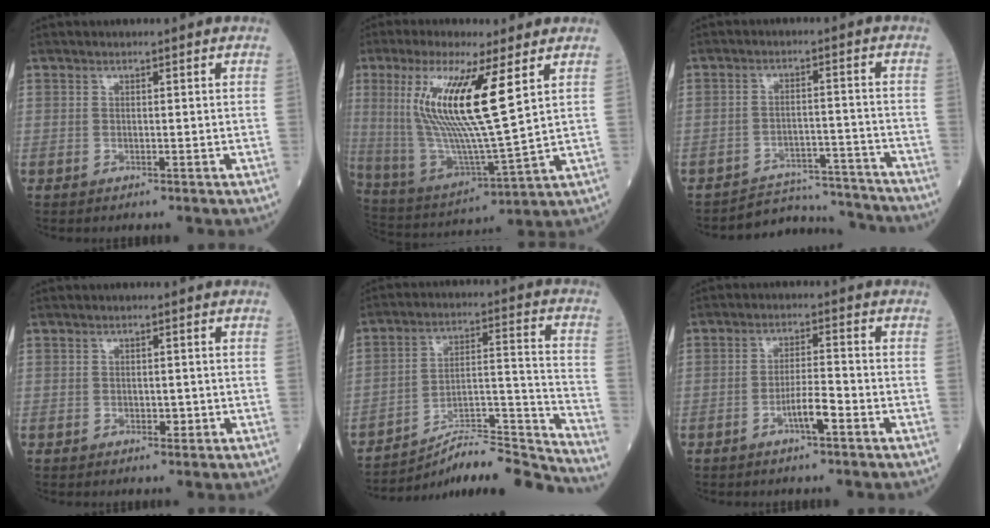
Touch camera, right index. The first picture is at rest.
{"total": 16.3, "force": [5.5, 1.0, 15.3], "torque": [-0.321, -0.012, 0.104]}
{"total": 10.8, "force": [-10.7, 1.6, -0.5], "torque": [0.018, 0.030, -0.145]}
{"total": 1.3, "force": [-0.3, 0.9, 0.8], "torque": [-0.010, 0.002, 0.002]}
{"total": 16.6, "force": [-16.1, -1.0, 4.2], "torque": [-0.056, 0.042, -0.256]}
{"total": 4.0, "force": [-2.0, 0.5, 3.5], "torque": [-0.062, 0.003, -0.035]}